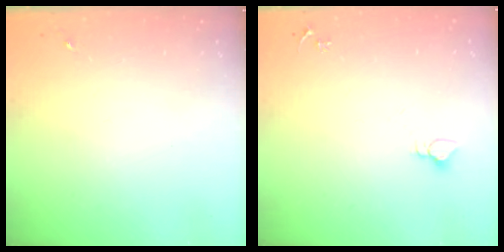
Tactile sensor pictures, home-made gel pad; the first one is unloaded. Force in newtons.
{"total": 2.7, "press": 2.7, "slide": 0.2}